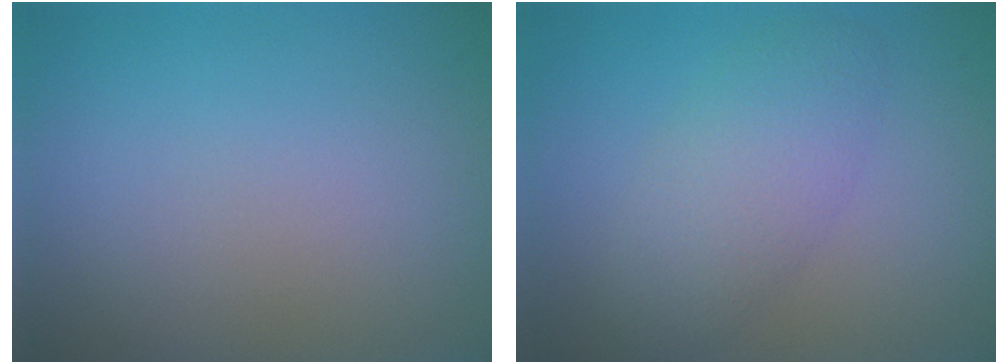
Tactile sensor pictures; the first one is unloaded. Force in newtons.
{"total": 3.8, "press": 3.8, "slide": 0.3}